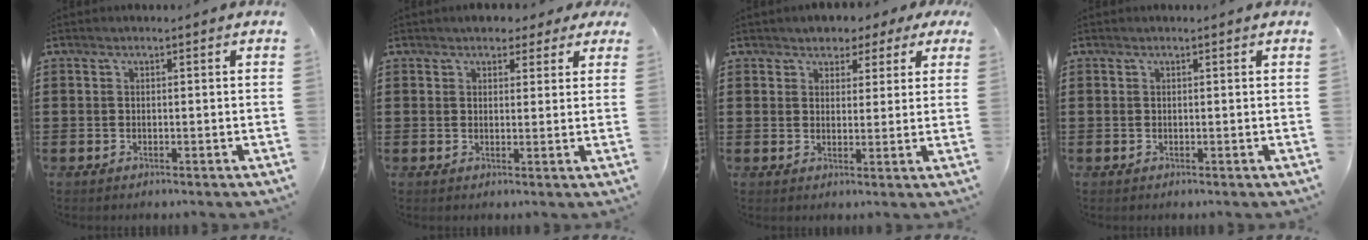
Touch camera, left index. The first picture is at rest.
{"total": 3.0, "force": [2.4, 1.6, 0.9], "torque": [-0.018, 0.005, 0.042]}
{"total": 3.2, "force": [2.4, 2.1, 0.6], "torque": [-0.027, 0.005, 0.042]}
{"total": 0.0}